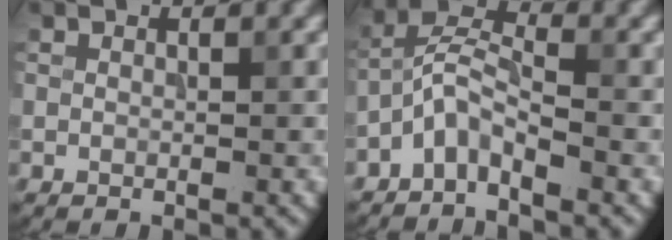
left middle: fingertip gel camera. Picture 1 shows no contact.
{"total": 3.3, "force": [-2.4, 1.0, 2.1], "torque": [-0.044, 0.016, -0.055]}